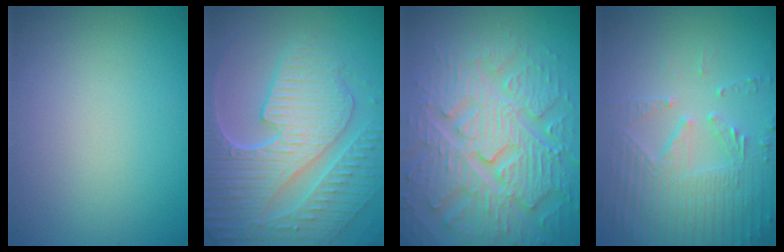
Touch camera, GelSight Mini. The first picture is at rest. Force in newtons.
{"total": 9.7, "press": 6.6, "slide": 7.2}
{"total": 8.0, "press": 6.5, "slide": 4.7}
{"total": 5.8, "press": 3.8, "slide": 4.3}